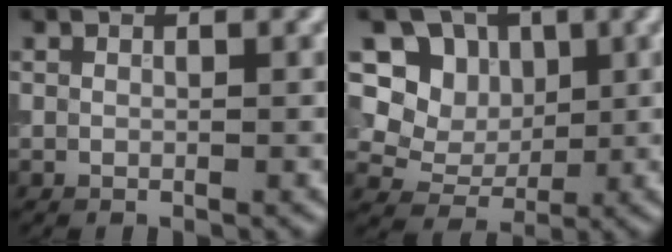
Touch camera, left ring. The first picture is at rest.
{"total": 7.7, "force": [3.2, 6.3, 3.0], "torque": [-0.058, 0.002, 0.049]}